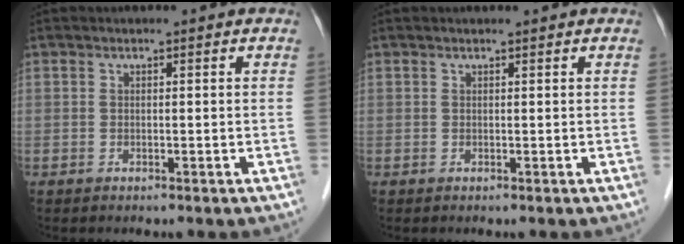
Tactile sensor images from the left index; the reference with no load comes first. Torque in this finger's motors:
{"motor_torque": [0.00, 0.09, -0.04, -0.01]}